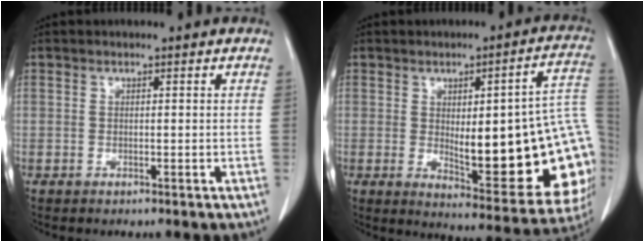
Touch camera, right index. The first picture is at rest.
{"total": 24.4, "force": [-1.5, 6.1, 23.6], "torque": [-0.217, 0.011, 0.001]}